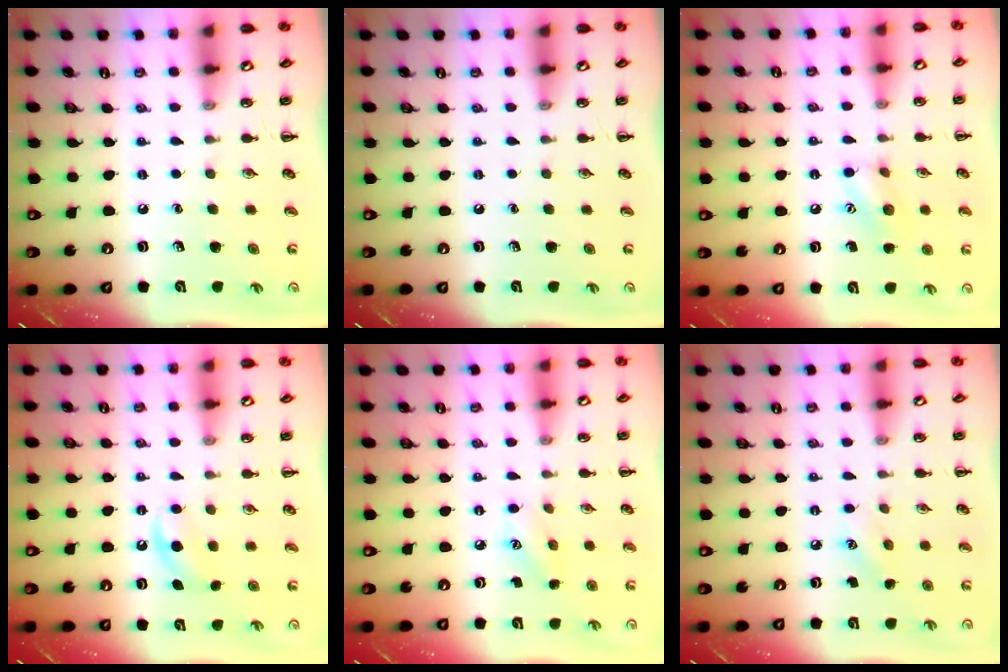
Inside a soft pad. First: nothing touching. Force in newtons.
{"total": 0.0}
{"total": 8.5, "press": 8.4, "slide": 0.7}
{"total": 4.6, "press": 4.4, "slide": 1.5}
{"total": 6.2, "press": 5.9, "slide": 1.6}
{"total": 5.5, "press": 5.3, "slide": 1.5}